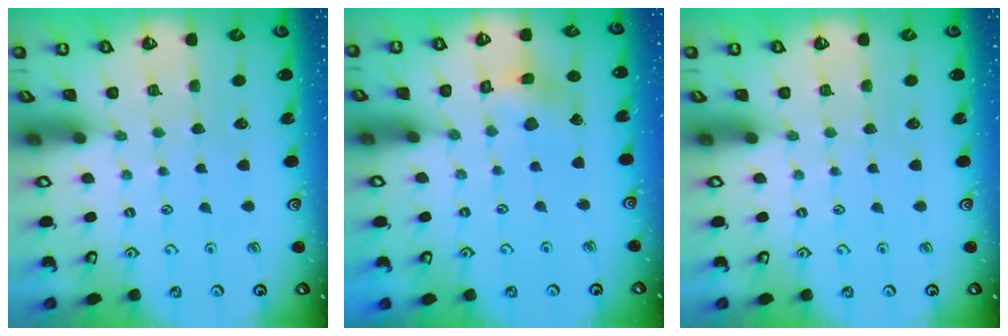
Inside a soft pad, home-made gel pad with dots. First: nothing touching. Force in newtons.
{"total": 7.0, "press": 7.0, "slide": 0.6}
{"total": 0.0}